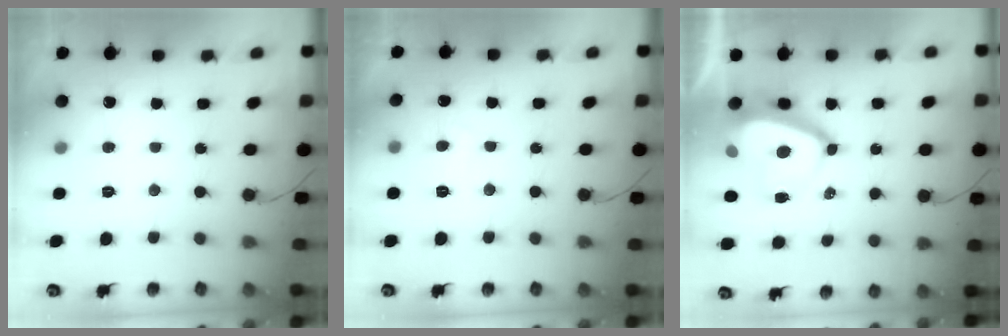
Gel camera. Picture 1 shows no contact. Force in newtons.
{"total": 2.8, "press": 2.7, "slide": 0.6}
{"total": 7.6, "press": 7.5, "slide": 0.9}